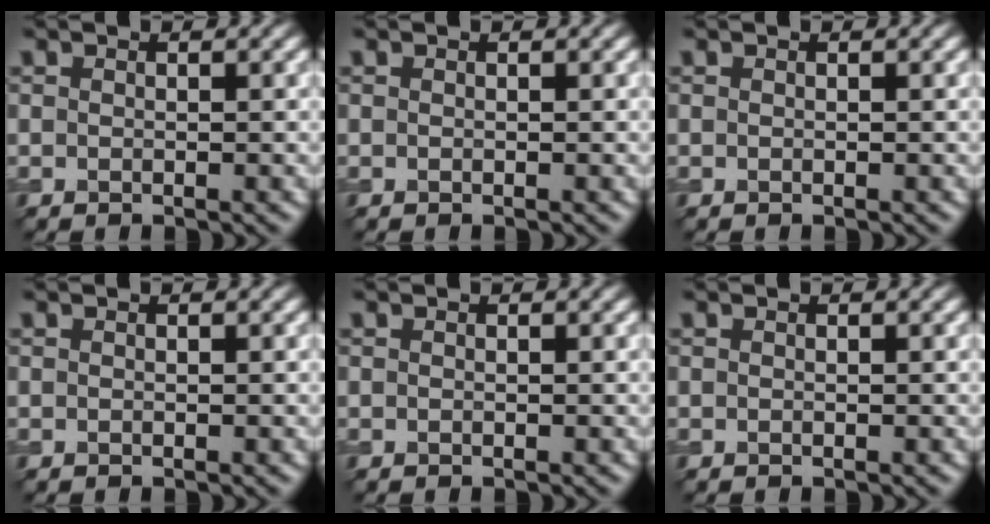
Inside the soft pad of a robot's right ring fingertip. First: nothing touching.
{"total": 0.0}
{"total": 0.0}
{"total": 0.0}
{"total": 0.0}
{"total": 0.0}